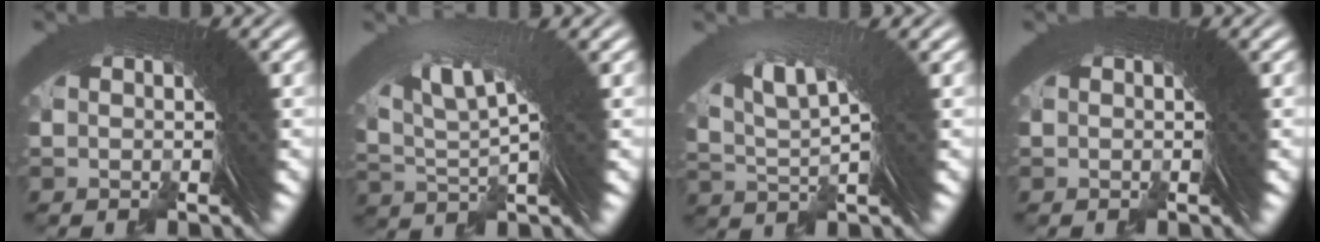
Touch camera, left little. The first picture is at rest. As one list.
[{"total": 4.8, "force": [2.4, 0.8, 4.1], "torque": [-0.070, 0.007, 0.046]}, {"total": 3.8, "force": [1.9, 0.6, 3.3], "torque": [-0.058, 0.008, 0.038]}, {"total": 0.0}]